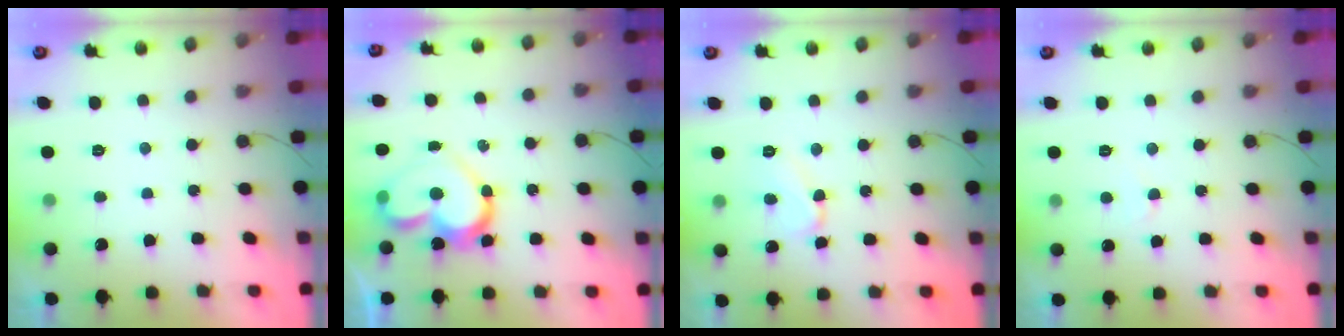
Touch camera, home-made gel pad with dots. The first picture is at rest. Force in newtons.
{"total": 14.8, "press": 14.7, "slide": 1.3}
{"total": 6.3, "press": 6.3, "slide": 0.6}
{"total": 2.4, "press": 2.4, "slide": 0.2}